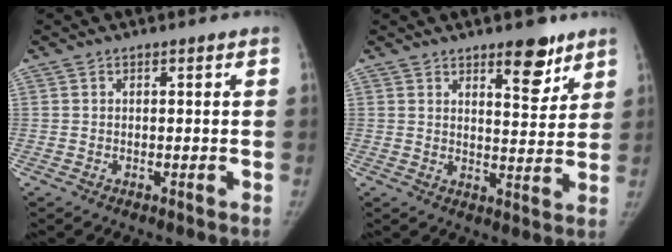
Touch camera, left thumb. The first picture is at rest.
{"total": 7.8, "force": [5.2, 2.9, 4.9], "torque": [-0.043, -0.037, 0.075]}